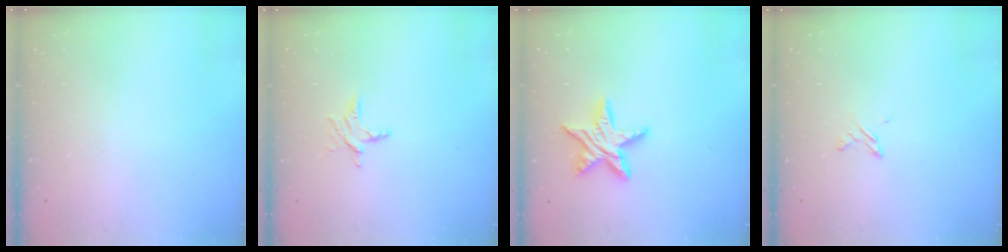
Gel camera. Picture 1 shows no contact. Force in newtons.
{"total": 5.7, "press": 5.7, "slide": 0.5}
{"total": 12.2, "press": 12.2, "slide": 0.6}
{"total": 3.0, "press": 2.9, "slide": 0.4}